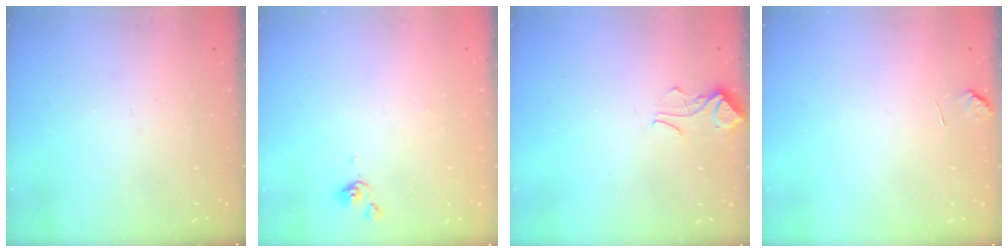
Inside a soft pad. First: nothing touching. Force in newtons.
{"total": 0.0}
{"total": 2.4, "press": 2.4, "slide": 0.5}
{"total": 0.8, "press": 0.4, "slide": 0.7}